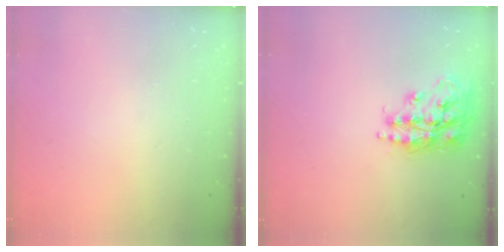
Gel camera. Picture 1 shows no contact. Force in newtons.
{"total": 17.1, "press": 17.0, "slide": 1.5}